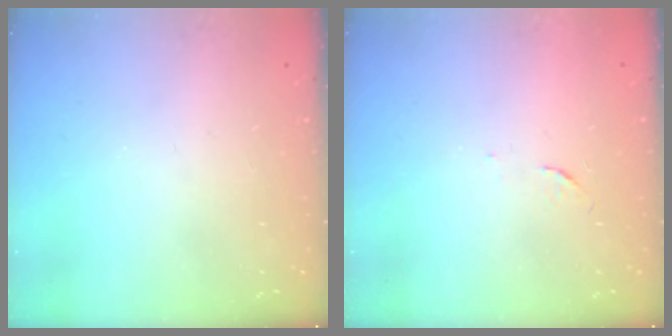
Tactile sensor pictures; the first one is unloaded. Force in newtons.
{"total": 3.2, "press": 3.2, "slide": 0.4}